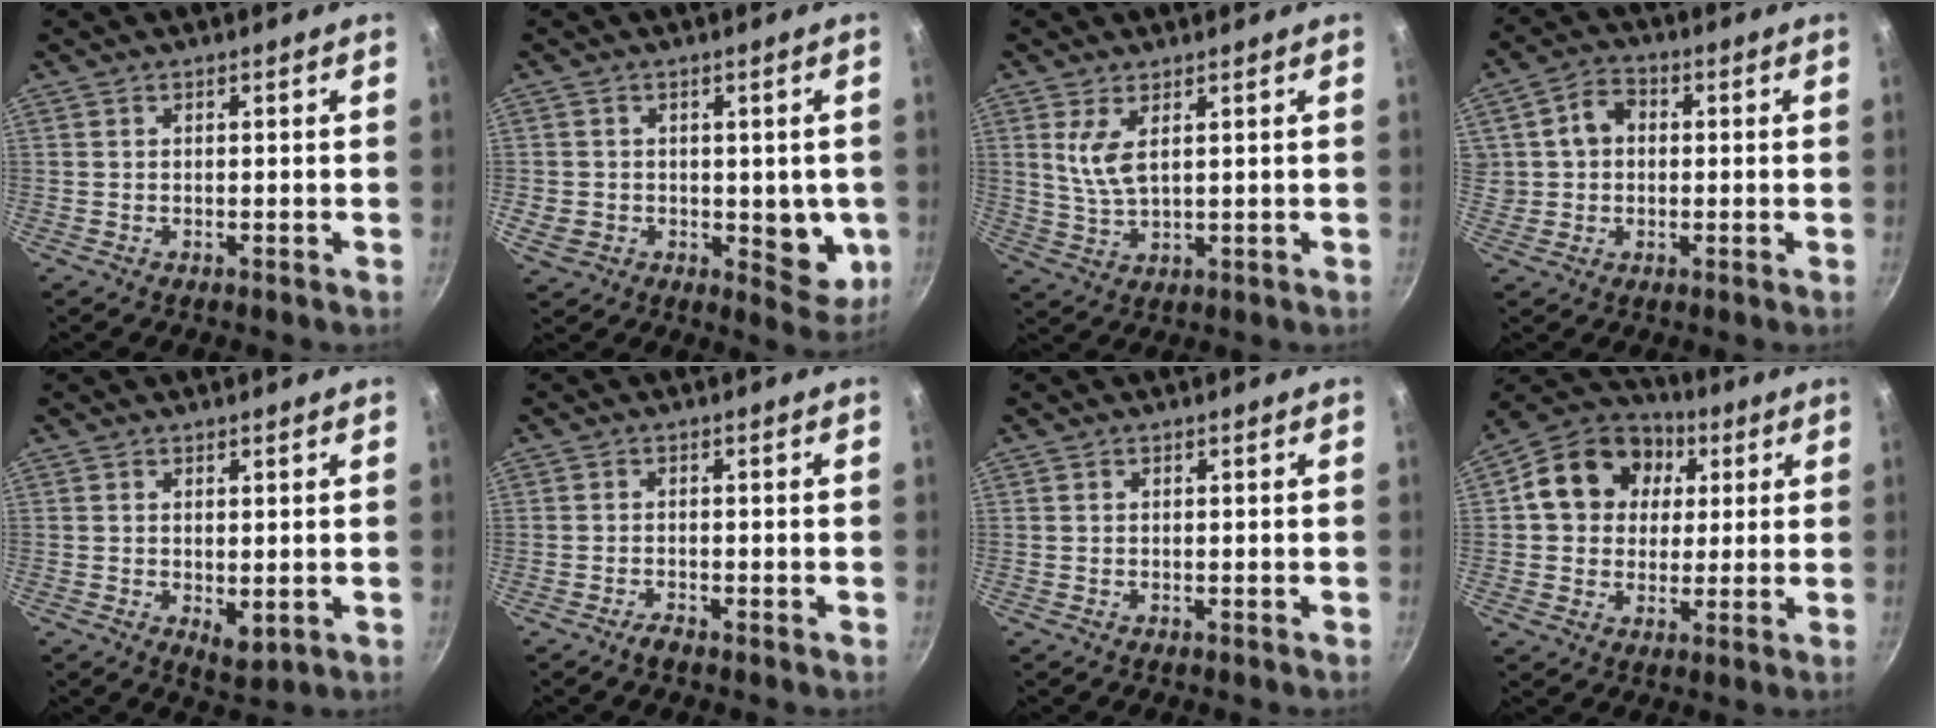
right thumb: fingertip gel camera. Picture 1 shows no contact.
{"total": 10.1, "force": [-0.6, 7.3, 6.9], "torque": [-0.065, -0.019, -0.003]}
{"total": 5.6, "force": [2.0, 2.3, 4.7], "torque": [-0.094, -0.017, 0.047]}
{"total": 6.8, "force": [0.9, 5.7, 3.5], "torque": [-0.028, 0.016, 0.012]}
{"total": 3.7, "force": [0.3, 2.1, 3.0], "torque": [-0.044, -0.015, 0.006]}
{"total": 1.6, "force": [-1.3, 0.5, 0.8], "torque": [-0.017, 0.011, -0.027]}
{"total": 0.0}
{"total": 15.3, "force": [3.6, 12.7, 7.7], "torque": [-0.106, 0.015, 0.043]}